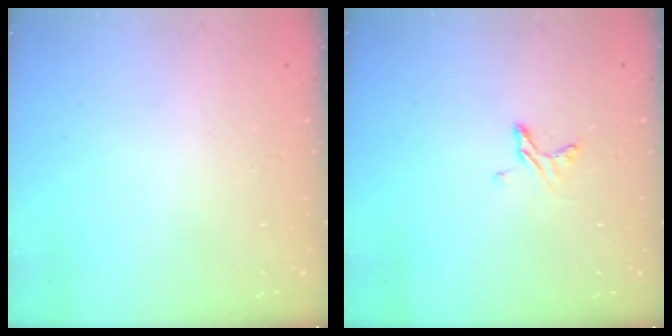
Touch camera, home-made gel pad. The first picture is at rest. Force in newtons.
{"total": 5.8, "press": 5.7, "slide": 0.6}